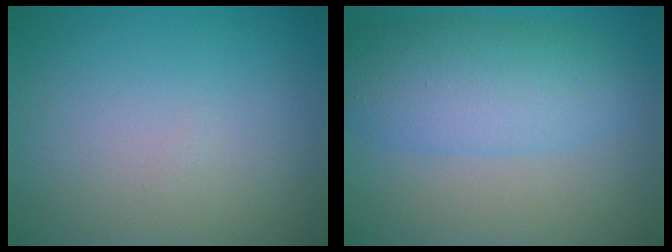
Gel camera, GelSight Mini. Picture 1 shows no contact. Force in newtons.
{"total": 6.0, "press": 6.0, "slide": 0.1}